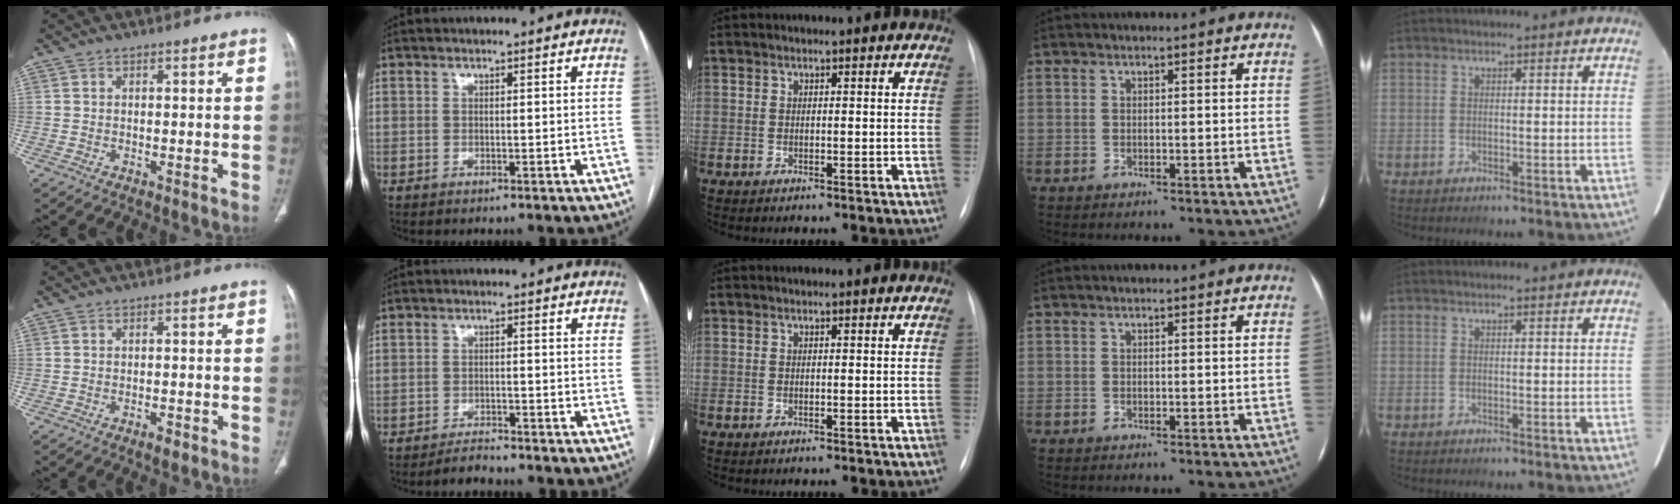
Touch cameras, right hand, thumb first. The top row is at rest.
{"thumb": {"total": 1.9, "force": [-1.2, 0.7, 1.3], "torque": [-0.023, 0.002, -0.019]}, "index": {"total": 2.2, "force": [-2.2, 0.0, 0.1], "torque": [0.000, -0.008, -0.037]}}